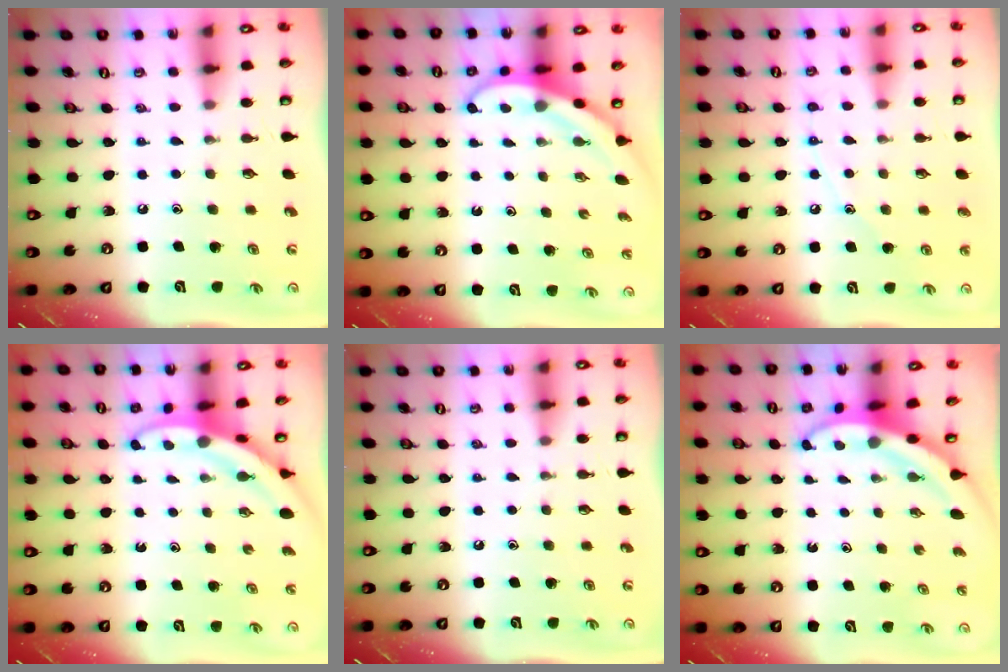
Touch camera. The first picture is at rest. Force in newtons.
{"total": 3.7, "press": 3.7, "slide": 0.4}
{"total": 7.6, "press": 7.6, "slide": 0.6}
{"total": 3.3, "press": 3.3, "slide": 0.3}
{"total": 0.0}
{"total": 3.8, "press": 3.8, "slide": 0.5}